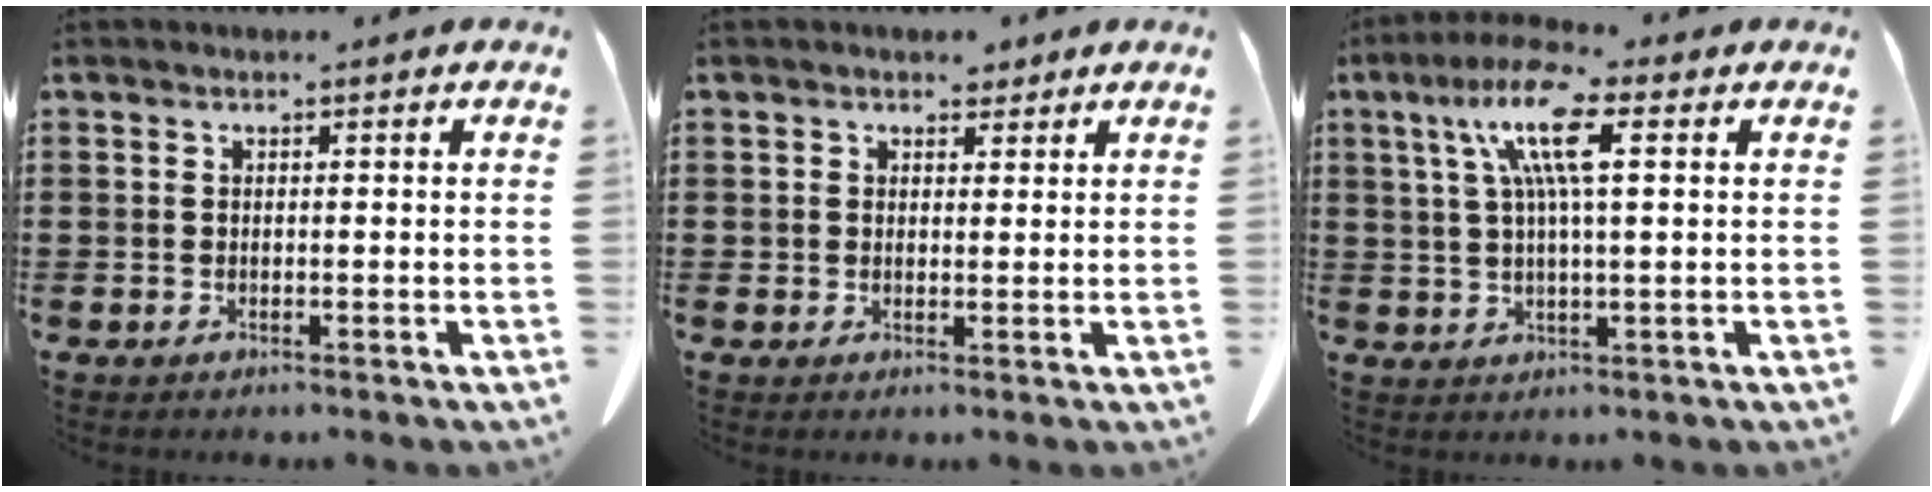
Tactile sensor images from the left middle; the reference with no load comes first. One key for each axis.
{"total": 2.7, "fx": 2.2, "fy": 1.6, "fz": 0.2, "tx": -0.004, "ty": 0.007, "tz": 0.040}
{"total": 10.1, "fx": 3.9, "fy": 2.1, "fz": 9.0, "tx": -0.197, "ty": 0.009, "tz": 0.060}